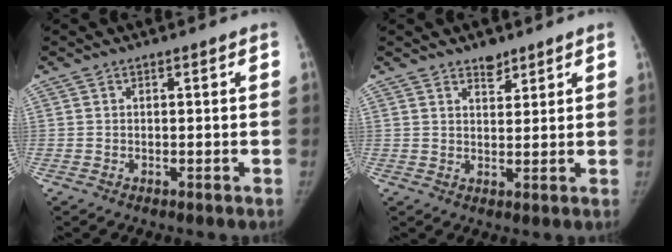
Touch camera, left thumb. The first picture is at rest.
{"total": 3.2, "force": [2.5, 1.6, 1.2], "torque": [-0.004, -0.018, 0.041]}